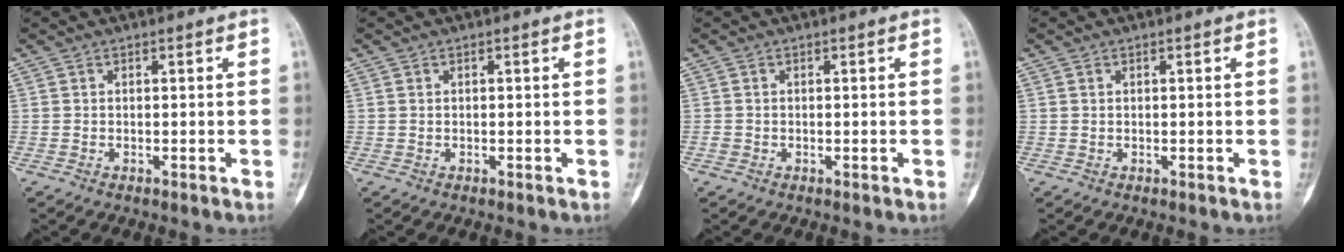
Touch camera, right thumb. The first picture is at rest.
{"total": 0.0}
{"total": 0.9, "force": [-0.4, 0.6, 0.5], "torque": [-0.005, 0.002, -0.006]}
{"total": 0.0}